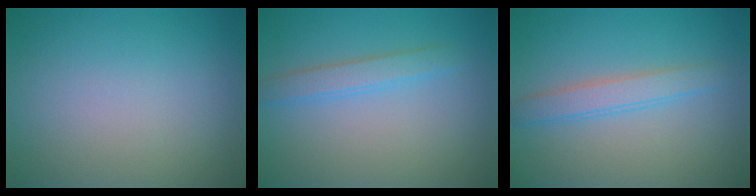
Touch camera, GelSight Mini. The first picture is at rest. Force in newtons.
{"total": 2.0, "press": 2.0, "slide": 0.2}
{"total": 2.5, "press": 2.5, "slide": 0.0}